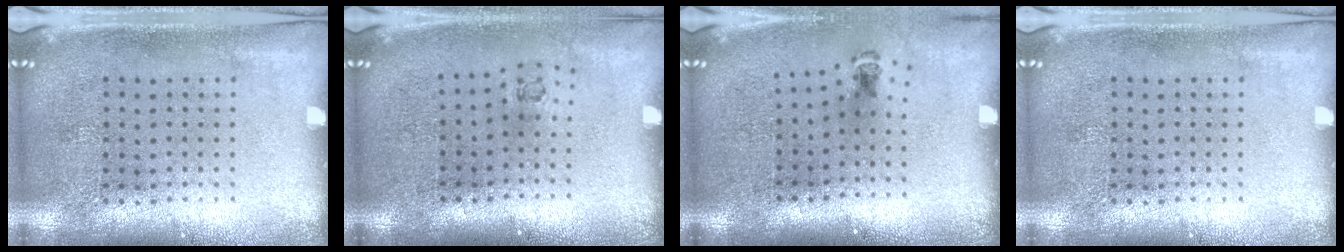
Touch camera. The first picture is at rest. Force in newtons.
{"total": 0.6, "press": 0.2, "slide": 0.5}
{"total": 0.5, "press": 0.3, "slide": 0.4}
{"total": 0.0}